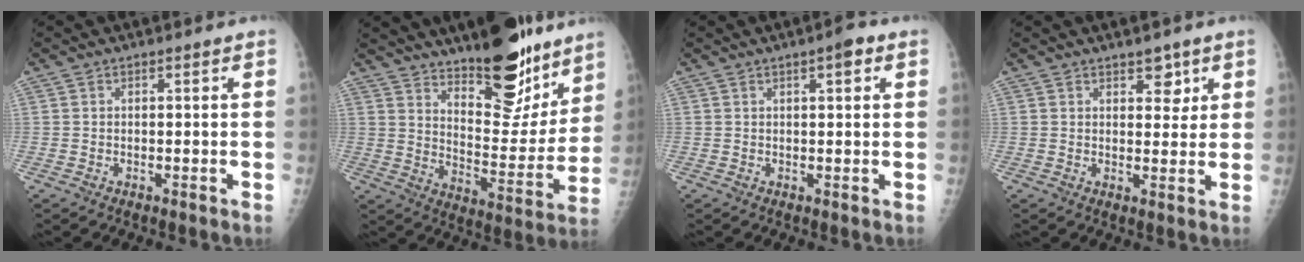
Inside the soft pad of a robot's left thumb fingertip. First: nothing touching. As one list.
[{"total": 21.2, "force": [15.6, 7.6, 12.2], "torque": [-0.123, -0.106, 0.237]}, {"total": 3.1, "force": [1.5, 0.9, 2.6], "torque": [-0.030, 0.000, 0.016]}, {"total": 4.1, "force": [2.5, 2.2, 2.3], "torque": [-0.005, -0.013, 0.033]}]